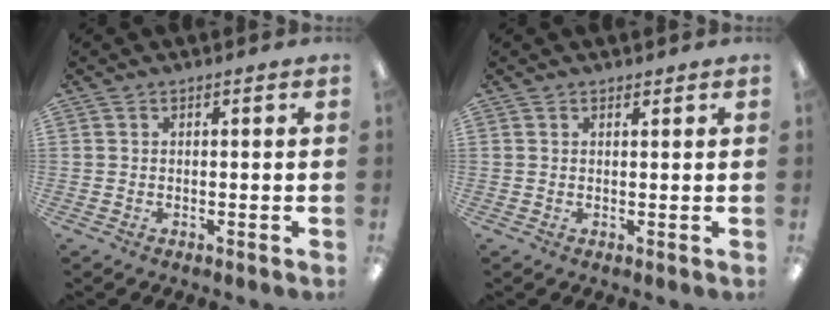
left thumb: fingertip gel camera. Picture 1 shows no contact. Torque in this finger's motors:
{"motor_torque": [-0.14, -0.08, -0.33, 0.11, -0.02]}